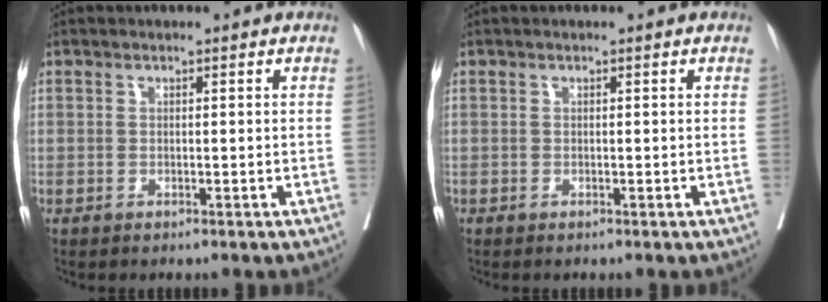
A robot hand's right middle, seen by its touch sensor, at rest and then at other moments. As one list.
[{"total": 0.0}]